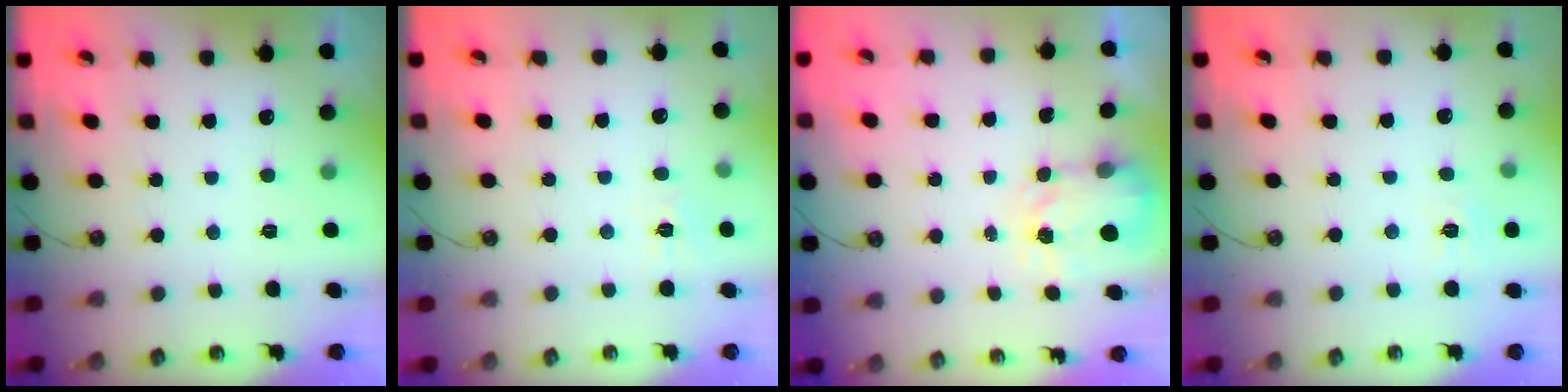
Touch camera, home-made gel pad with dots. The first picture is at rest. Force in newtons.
{"total": 5.1, "press": 5.0, "slide": 0.7}
{"total": 3.9, "press": 3.8, "slide": 0.5}
{"total": 6.5, "press": 6.5, "slide": 0.7}